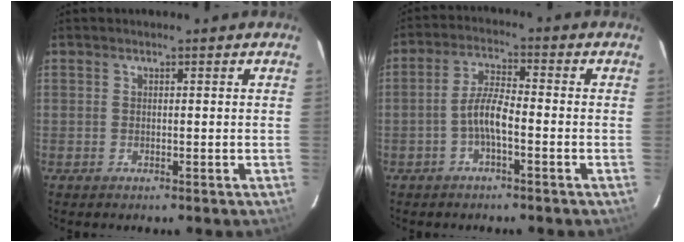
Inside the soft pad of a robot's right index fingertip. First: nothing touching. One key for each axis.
{"total": 5.0, "fx": -2.0, "fy": 1.1, "fz": 4.4, "tx": -0.095, "ty": 0.013, "tz": -0.041}